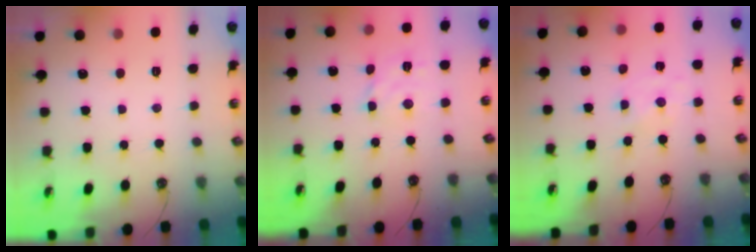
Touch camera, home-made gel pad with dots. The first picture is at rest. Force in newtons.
{"total": 4.7, "press": 4.6, "slide": 0.4}
{"total": 0.0}